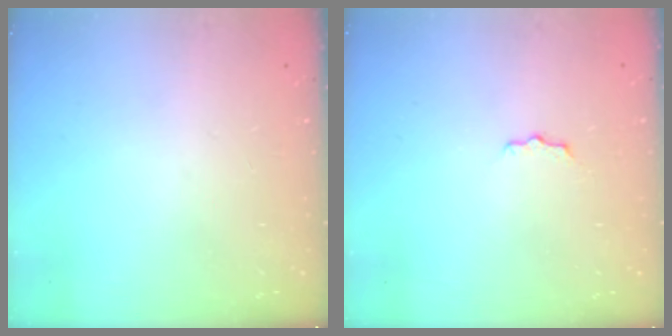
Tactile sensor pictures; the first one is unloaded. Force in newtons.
{"total": 3.9, "press": 3.8, "slide": 0.5}